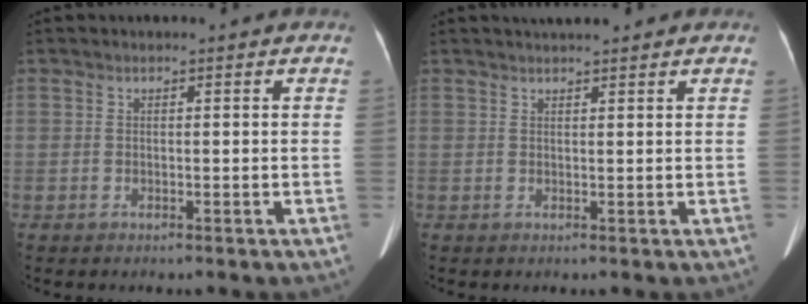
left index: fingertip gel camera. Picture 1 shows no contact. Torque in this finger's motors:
{"motor_torque": [0.62, -0.59, 0.18, 0.05]}